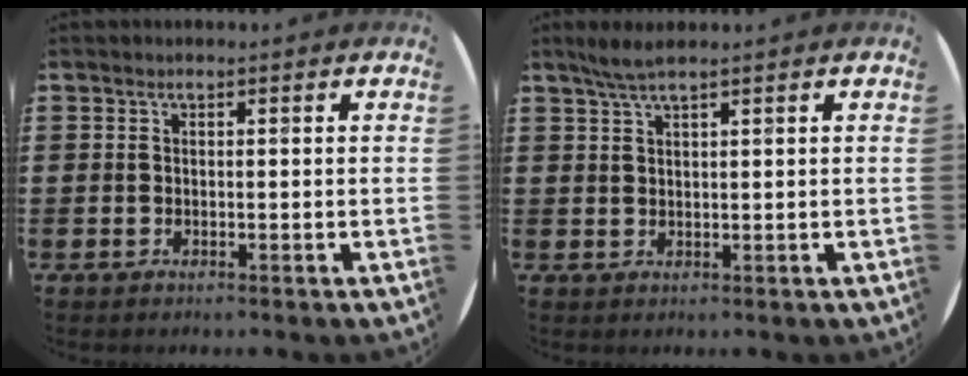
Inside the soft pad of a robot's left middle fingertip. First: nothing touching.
{"total": 2.7, "force": [1.9, 0.1, 1.8], "torque": [-0.038, 0.003, 0.034]}